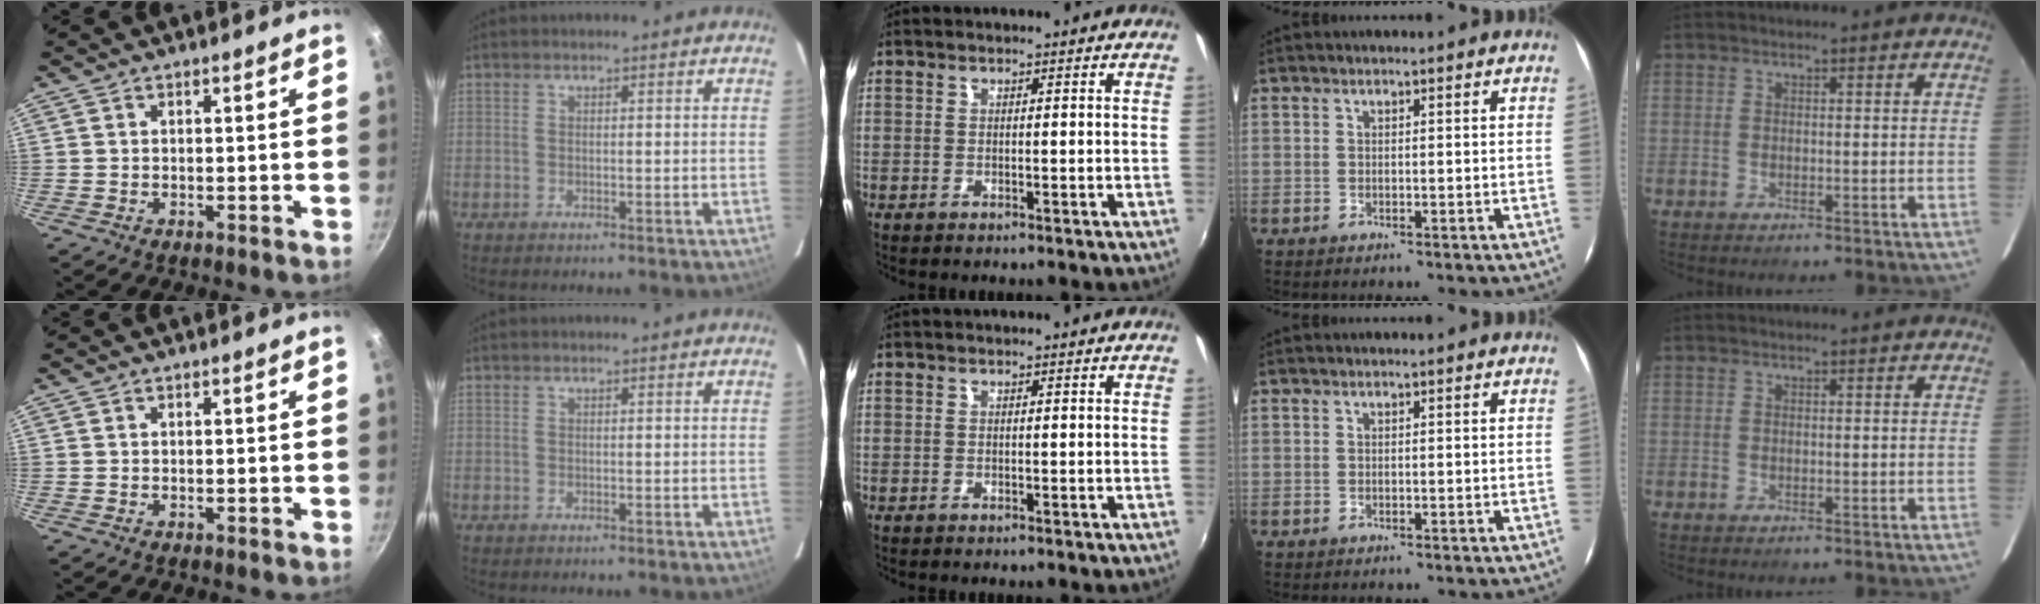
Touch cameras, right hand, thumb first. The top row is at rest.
{}